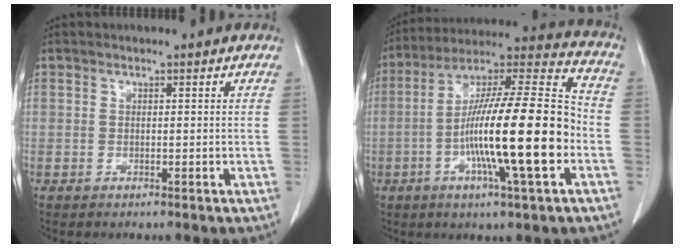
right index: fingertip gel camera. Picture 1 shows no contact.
{"total": 21.5, "force": [-5.0, 1.5, 20.8], "torque": [-0.357, -0.003, -0.088]}